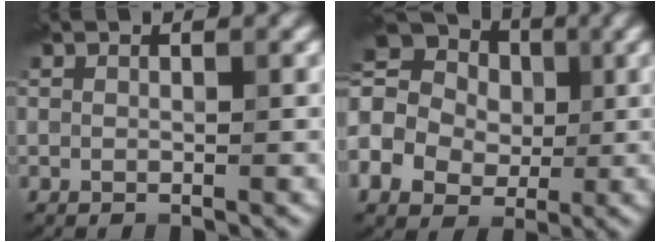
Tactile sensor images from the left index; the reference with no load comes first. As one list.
[{"total": 13.5, "force": [0.8, 11.6, 6.9], "torque": [-0.165, 0.024, -0.030]}]